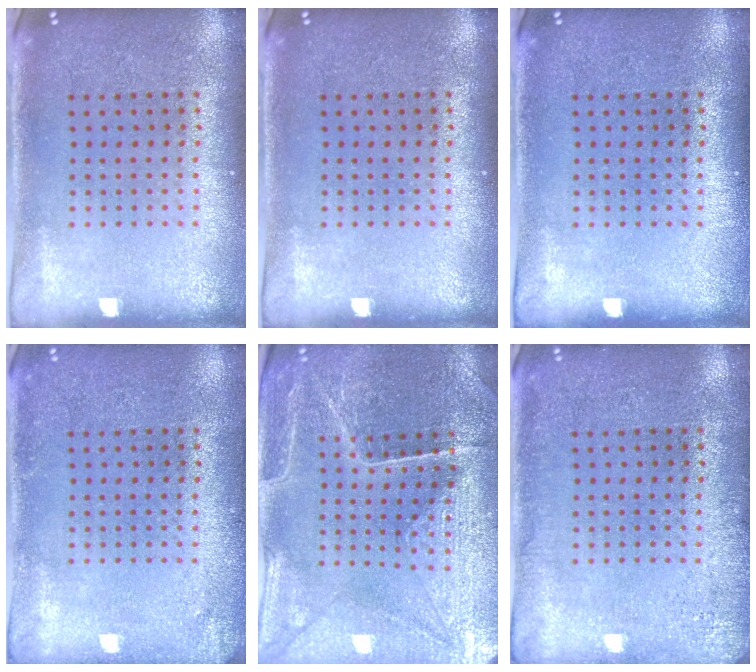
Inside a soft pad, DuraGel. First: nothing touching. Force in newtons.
{"total": 0.0}
{"total": 0.0}
{"total": 1.2, "press": 1.2, "slide": 0.0}
{"total": 3.5, "press": 3.5, "slide": 0.2}
{"total": 2.3, "press": 2.2, "slide": 0.3}